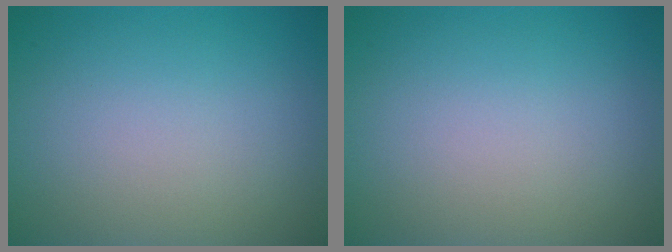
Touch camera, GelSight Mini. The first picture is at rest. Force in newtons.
{"total": 0.0}